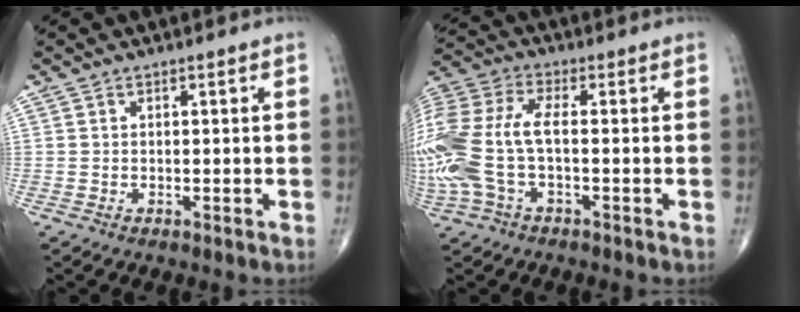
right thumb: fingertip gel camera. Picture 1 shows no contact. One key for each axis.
{"total": 17.2, "fx": -2.4, "fy": 8.1, "fz": 15.0, "tx": -0.377, "ty": 0.020, "tz": -0.045}